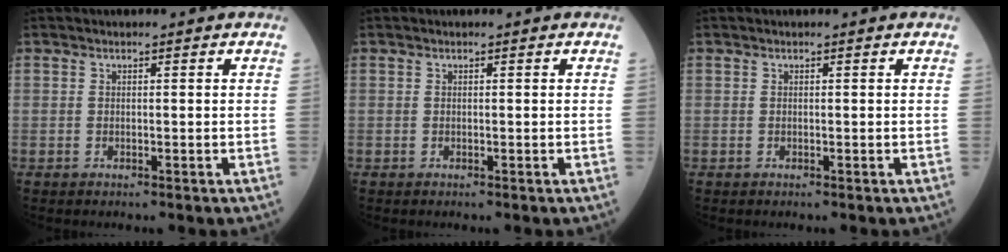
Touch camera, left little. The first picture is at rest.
{"total": 0.0}
{"total": 0.0}